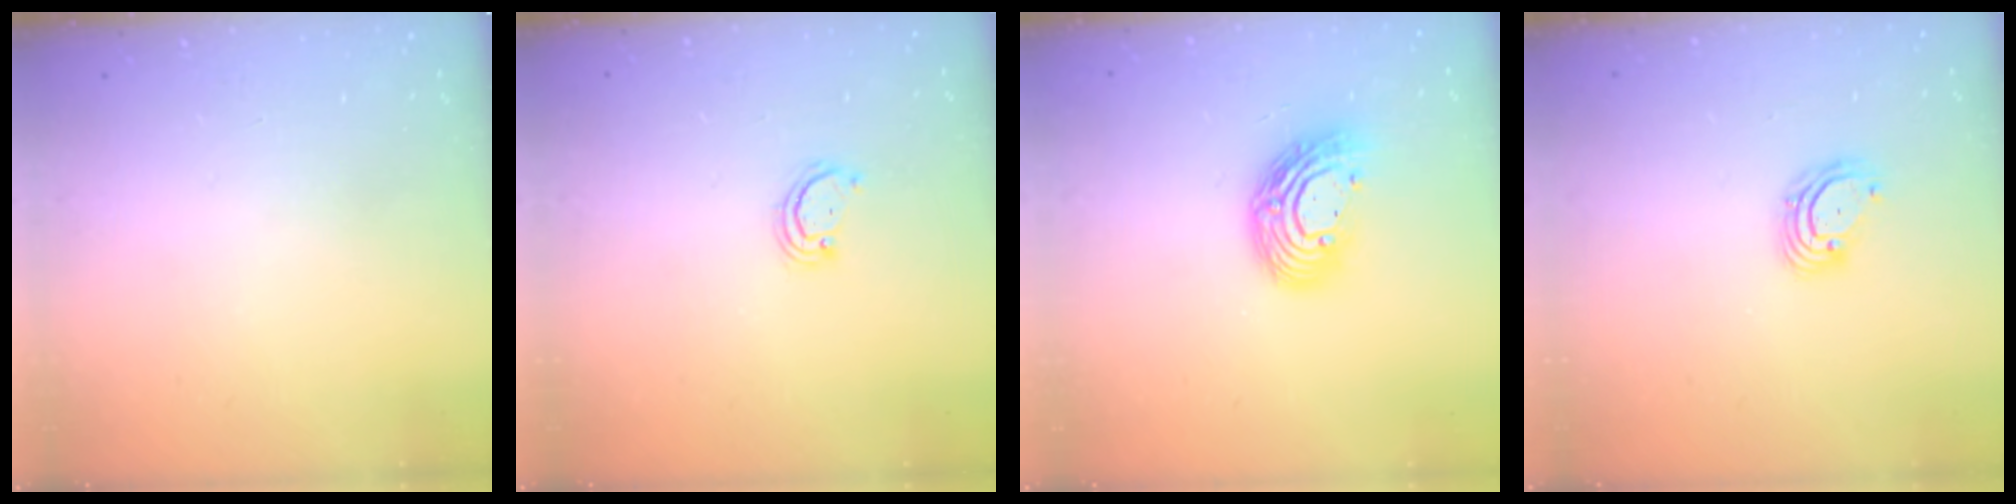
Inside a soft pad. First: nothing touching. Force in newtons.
{"total": 2.6, "press": 2.6, "slide": 0.3}
{"total": 12.8, "press": 12.8, "slide": 1.1}
{"total": 3.9, "press": 3.9, "slide": 0.2}